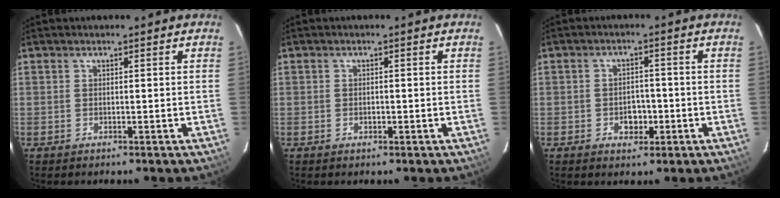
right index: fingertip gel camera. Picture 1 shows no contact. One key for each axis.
{"total": 0.9, "fx": -0.2, "fy": 0.8, "fz": 0.3, "tx": -0.004, "ty": 0.000, "tz": -0.003}
{"total": 3.9, "fx": -1.3, "fy": 3.0, "fz": 2.0, "tx": -0.038, "ty": 0.005, "tz": -0.011}